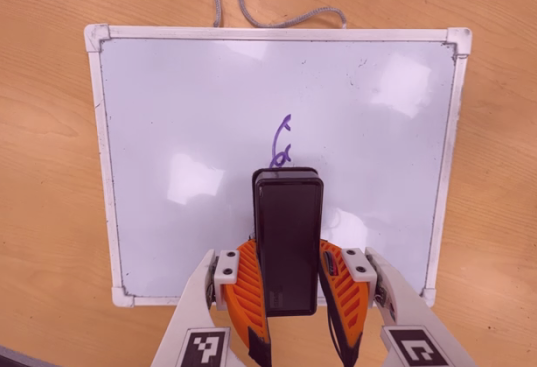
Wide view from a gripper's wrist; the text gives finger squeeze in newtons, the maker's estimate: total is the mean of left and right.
{"total": 6.2, "left": 5.6, "right": 6.8}